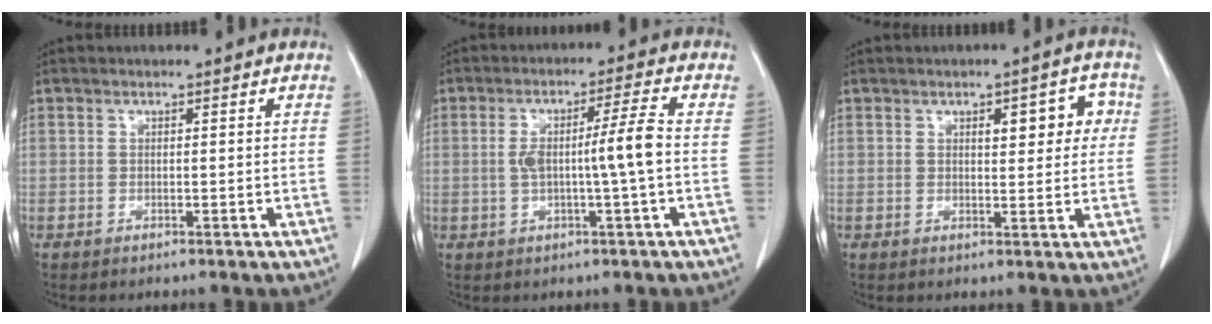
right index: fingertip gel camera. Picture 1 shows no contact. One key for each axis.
{"total": 6.8, "fx": -0.6, "fy": -0.6, "fz": 6.7, "tx": -0.122, "ty": 0.012, "tz": -0.006}
{"total": 6.0, "fx": 1.7, "fy": 2.4, "fz": 5.2, "tx": -0.059, "ty": 0.017, "tz": 0.024}